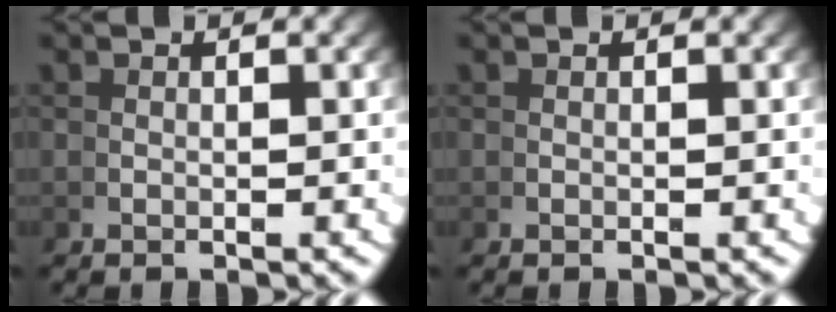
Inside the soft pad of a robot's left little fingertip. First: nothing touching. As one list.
[{"total": 0.0}]